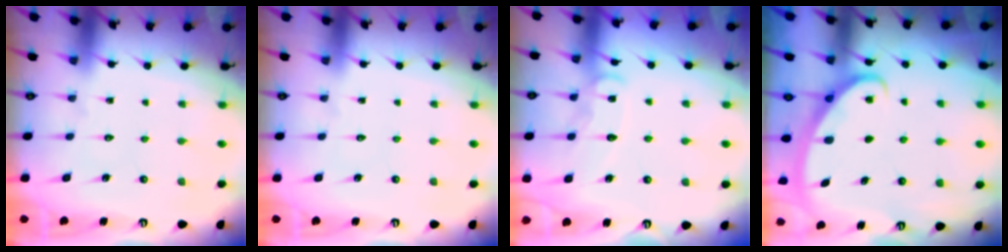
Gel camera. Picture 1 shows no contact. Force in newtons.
{"total": 0.0}
{"total": 10.3, "press": 10.2, "slide": 0.9}
{"total": 2.7, "press": 2.7, "slide": 0.3}